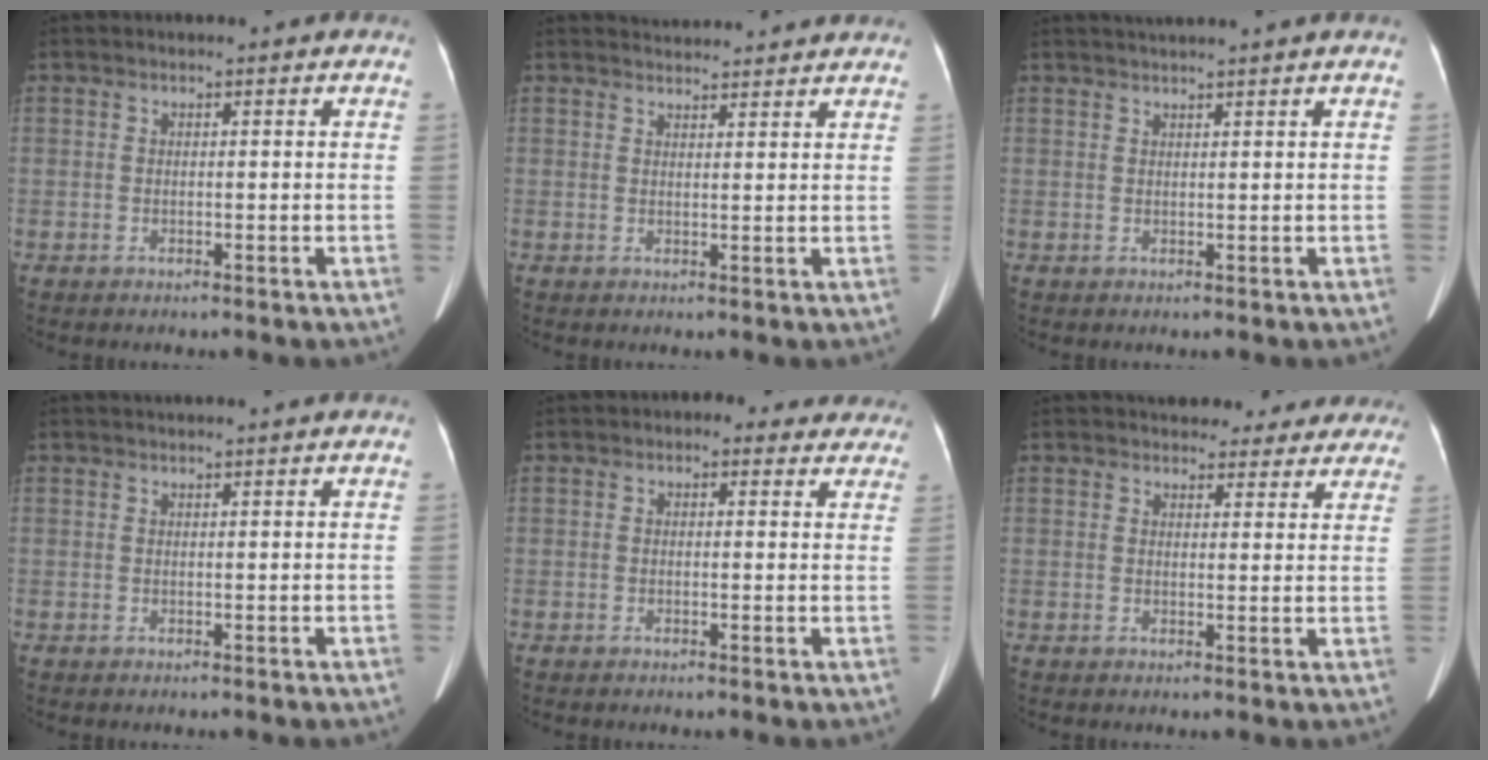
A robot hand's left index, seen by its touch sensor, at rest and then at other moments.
{"total": 6.4, "force": [6.3, 0.5, 1.1], "torque": [-0.018, 0.028, 0.073]}
{"total": 3.8, "force": [3.2, -1.1, 1.7], "torque": [-0.018, 0.023, 0.053]}
{"total": 3.6, "force": [3.3, -0.5, 1.4], "torque": [-0.014, 0.026, 0.045]}
{"total": 5.0, "force": [4.0, 2.7, 1.4], "torque": [0.000, 0.013, 0.034]}
{"total": 12.6, "force": [11.3, 4.7, 2.9], "torque": [-0.001, 0.008, 0.117]}